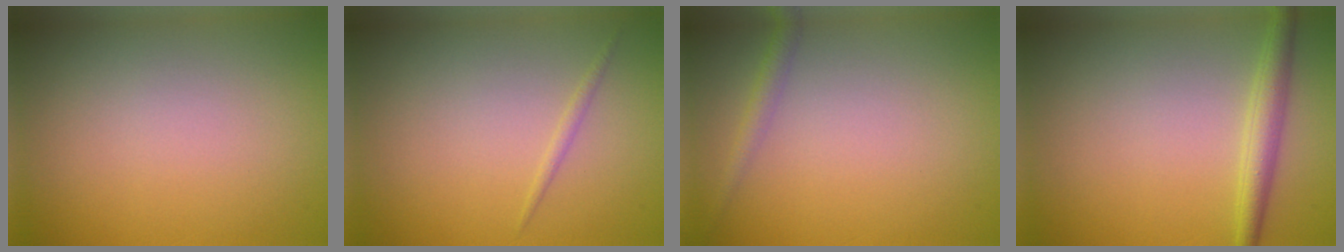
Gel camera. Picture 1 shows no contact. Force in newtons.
{"total": 0.7, "press": 0.7, "slide": 0.0}
{"total": 1.6, "press": 1.6, "slide": 0.1}
{"total": 2.6, "press": 2.6, "slide": 0.0}